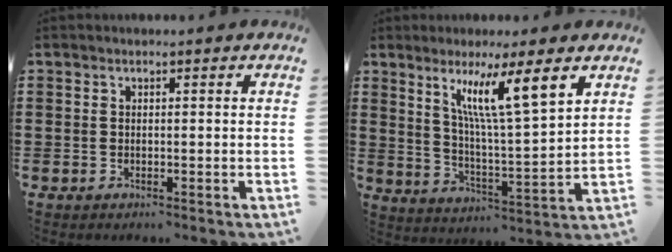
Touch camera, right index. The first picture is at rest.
{"total": 9.3, "force": [4.9, 0.2, 7.9], "torque": [-0.157, -0.015, 0.079]}